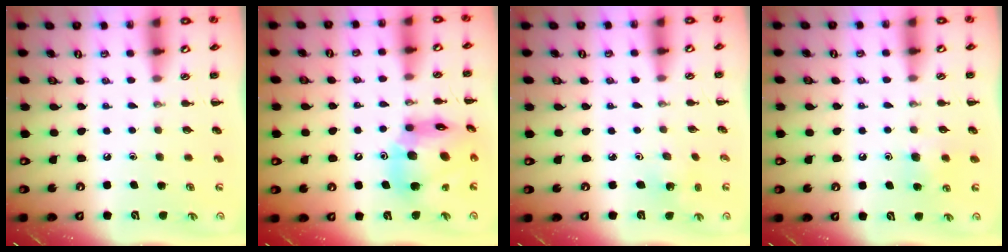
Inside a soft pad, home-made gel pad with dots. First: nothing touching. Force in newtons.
{"total": 16.4, "press": 15.8, "slide": 4.5}
{"total": 1.6, "press": 1.5, "slide": 0.6}
{"total": 6.2, "press": 5.9, "slide": 1.9}